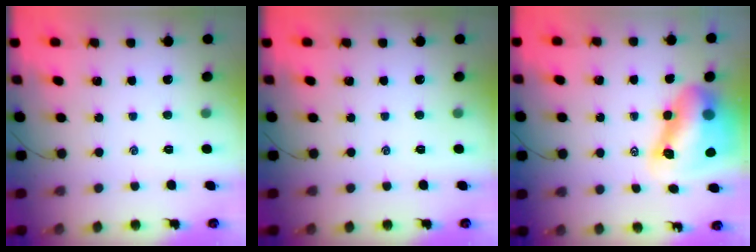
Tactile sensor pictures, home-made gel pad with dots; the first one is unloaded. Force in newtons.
{"total": 0.0}
{"total": 12.9, "press": 12.3, "slide": 4.0}